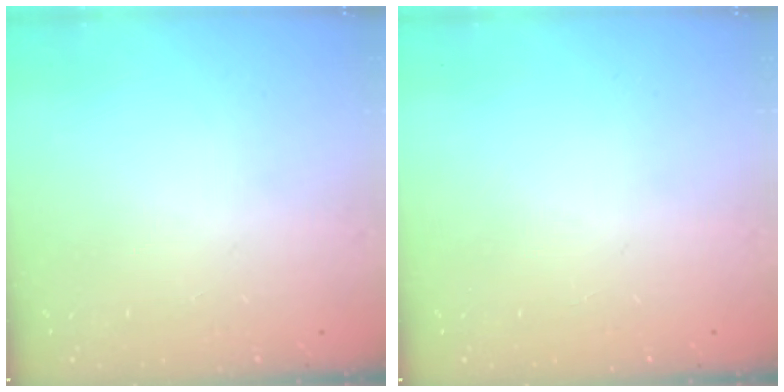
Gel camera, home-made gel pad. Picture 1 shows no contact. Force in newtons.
{"total": 0.0}